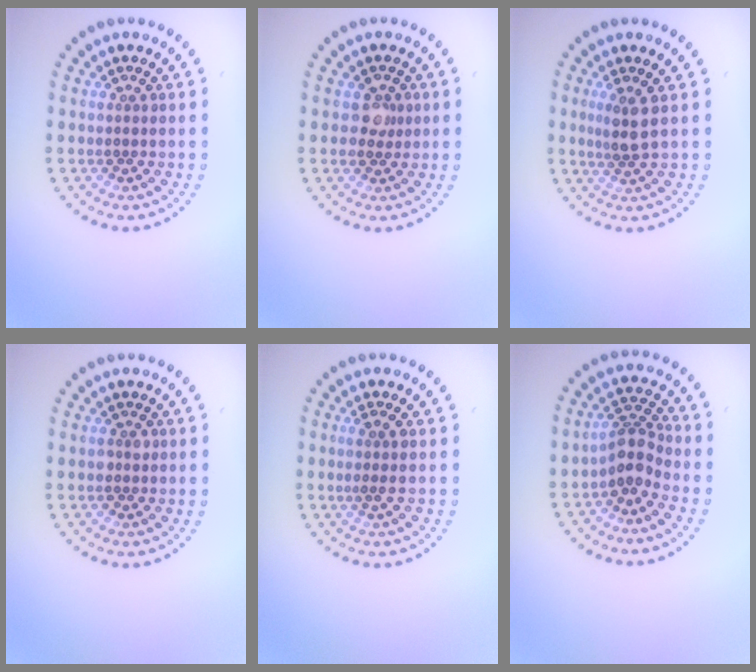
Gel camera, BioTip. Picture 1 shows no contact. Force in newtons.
{"total": 1.6, "press": 1.5, "slide": 0.3}
{"total": 2.1, "press": 1.6, "slide": 1.4}
{"total": 1.0, "press": 1.0, "slide": 0.3}
{"total": 1.5, "press": 1.1, "slide": 0.9}
{"total": 2.8, "press": 2.1, "slide": 1.9}